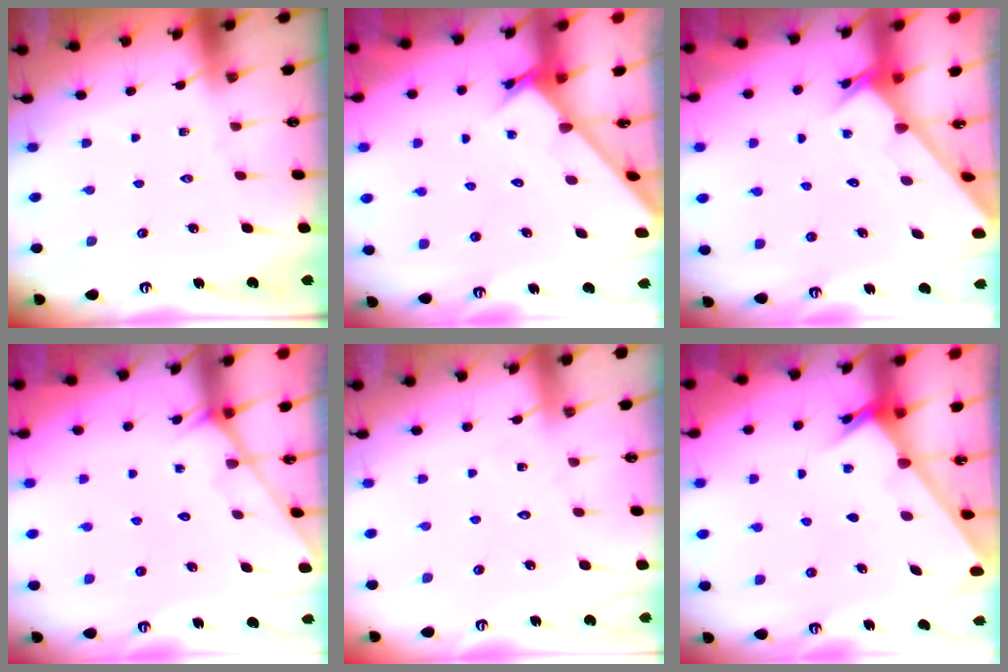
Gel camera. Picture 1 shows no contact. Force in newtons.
{"total": 2.2, "press": 2.2, "slide": 0.1}
{"total": 2.1, "press": 2.1, "slide": 0.1}
{"total": 2.1, "press": 2.1, "slide": 0.2}
{"total": 4.0, "press": 4.0, "slide": 0.3}
{"total": 2.1, "press": 2.1, "slide": 0.3}